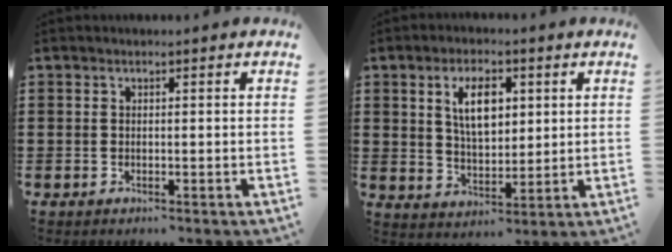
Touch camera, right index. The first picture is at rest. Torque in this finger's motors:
{"motor_torque": [0.45, 0.35, 0.23, 0.12]}